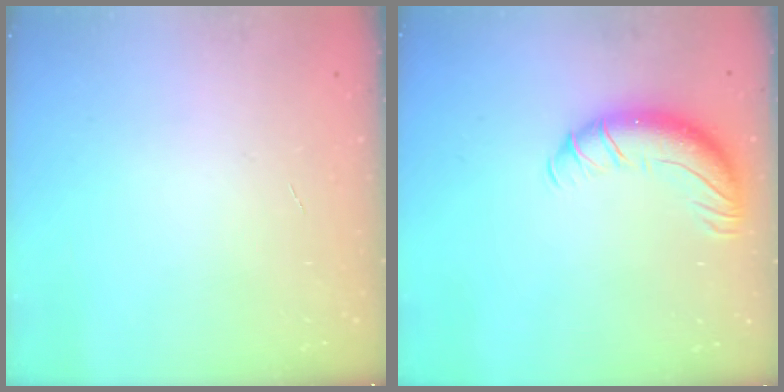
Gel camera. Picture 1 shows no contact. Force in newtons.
{"total": 11.1, "press": 10.9, "slide": 2.4}